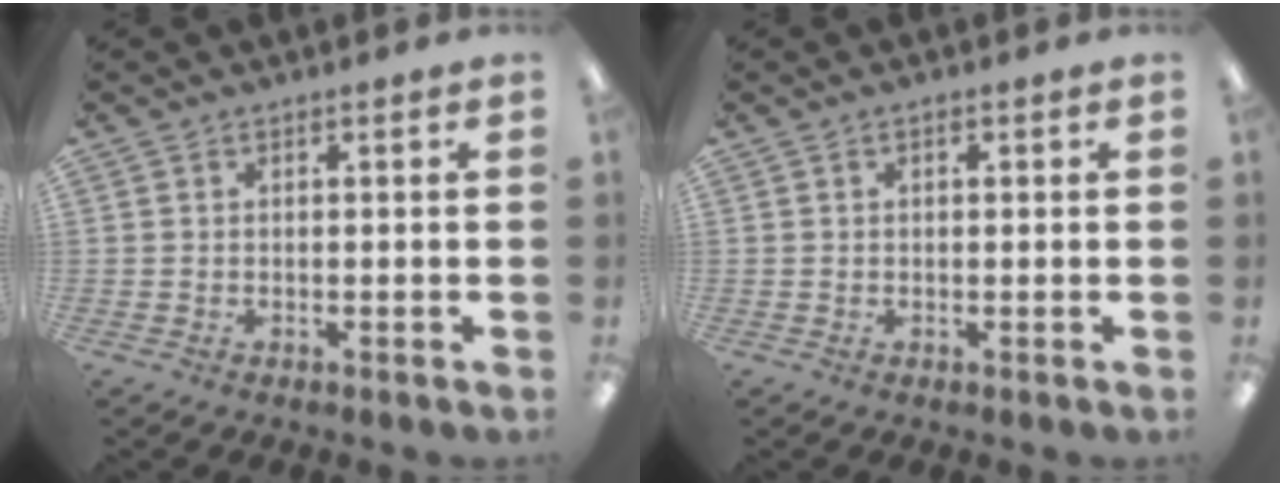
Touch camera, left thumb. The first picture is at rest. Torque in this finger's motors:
{"motor_torque": [0.17, -0.07, -0.34, 0.22, -0.05]}